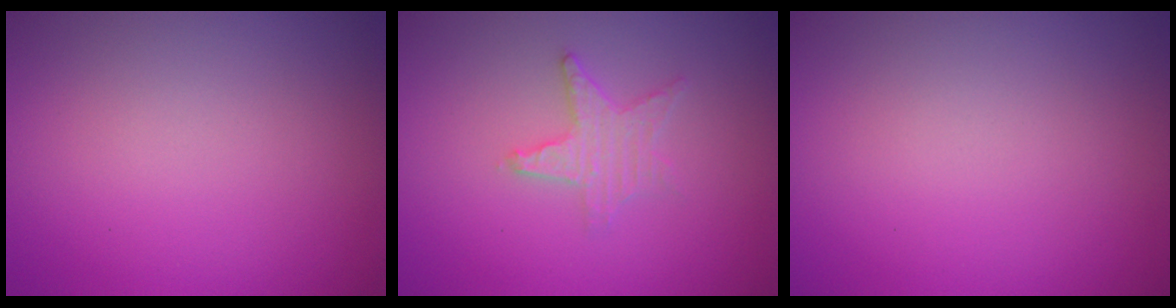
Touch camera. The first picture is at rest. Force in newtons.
{"total": 2.3, "press": 2.2, "slide": 0.4}
{"total": 0.0}